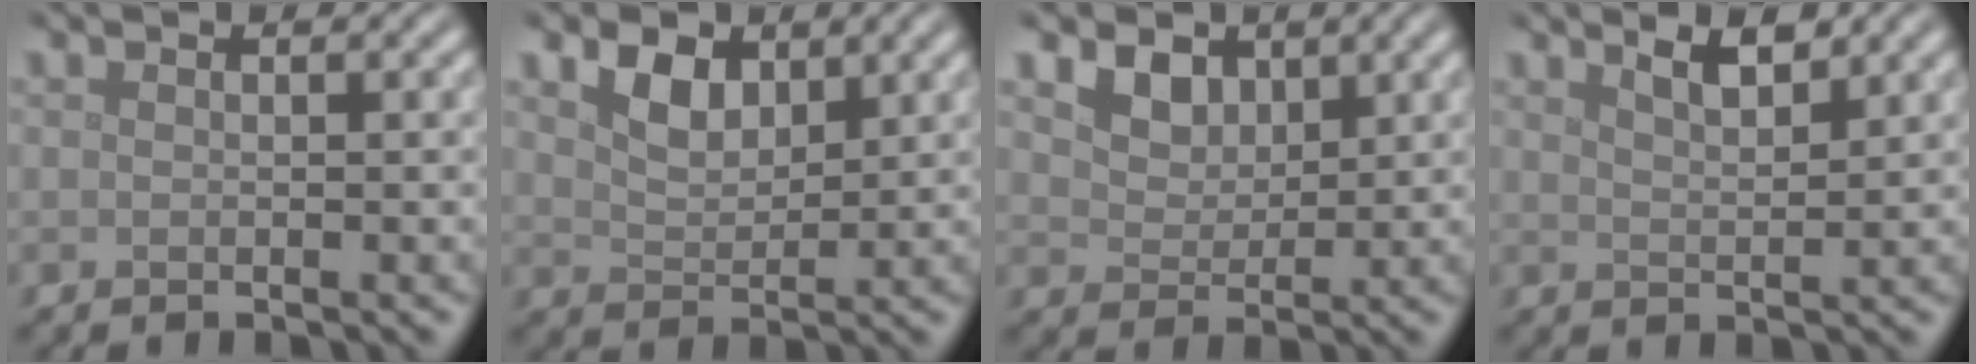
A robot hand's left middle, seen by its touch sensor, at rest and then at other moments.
{"total": 3.1, "force": [1.8, 1.8, 1.8], "torque": [-0.042, 0.002, 0.035]}
{"total": 5.0, "force": [2.7, 3.5, 2.3], "torque": [-0.068, -0.001, 0.048]}
{"total": 3.1, "force": [2.3, 0.8, 1.9], "torque": [-0.020, 0.010, 0.031]}